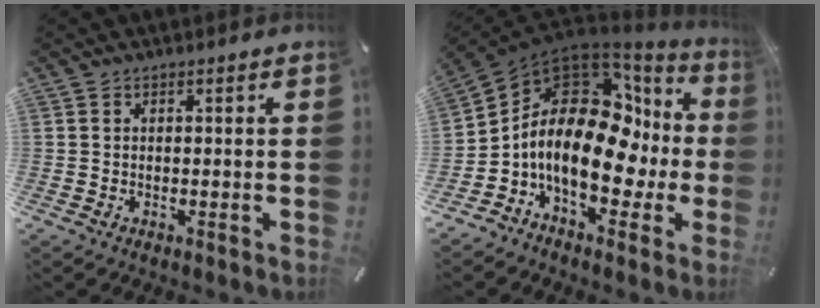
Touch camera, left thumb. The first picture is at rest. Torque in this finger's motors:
{"motor_torque": [1.70, 2.16, 2.77, 0.00, 0.37]}